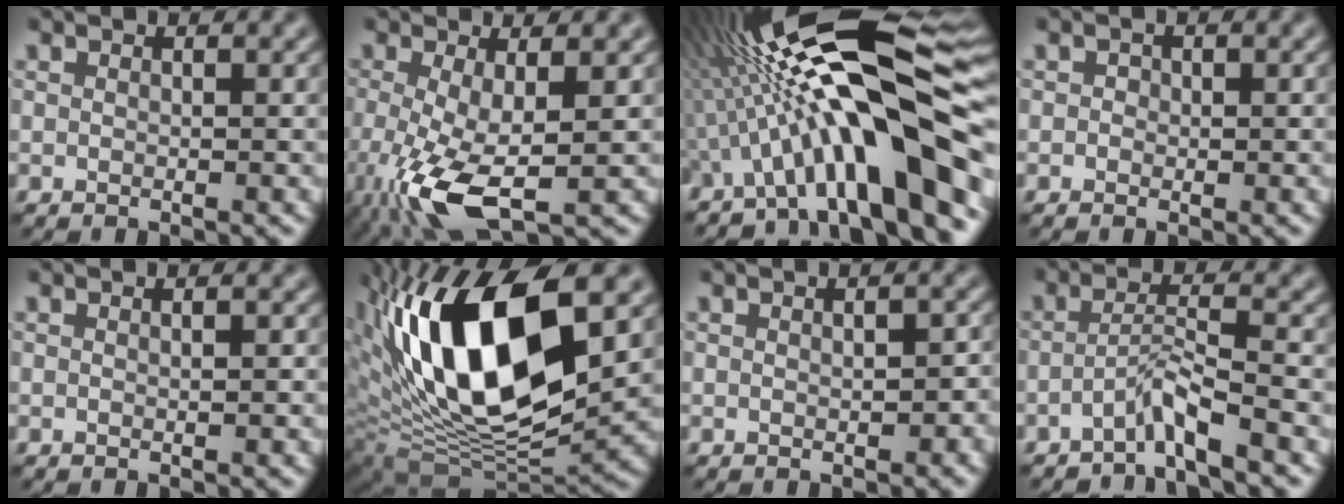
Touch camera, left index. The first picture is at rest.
{"total": 6.7, "force": [-2.1, 2.0, 6.0], "torque": [-0.139, -0.013, -0.042]}
{"total": 15.6, "force": [-3.2, 2.9, 15.0], "torque": [-0.211, 0.038, -0.049]}
{"total": 0.6, "force": [0.2, 0.5, 0.2], "torque": [-0.003, -0.007, 0.000]}
{"total": 0.7, "force": [0.2, -0.1, 0.6], "torque": [-0.012, -0.001, 0.003]}
{"total": 15.1, "force": [4.1, 6.6, 13.0], "torque": [-0.218, 0.003, 0.071]}
{"total": 1.9, "force": [0.1, 0.7, 1.7], "torque": [-0.026, -0.003, 0.006]}
{"total": 2.7, "force": [-2.1, -0.3, 1.7], "torque": [-0.036, 0.011, -0.048]}